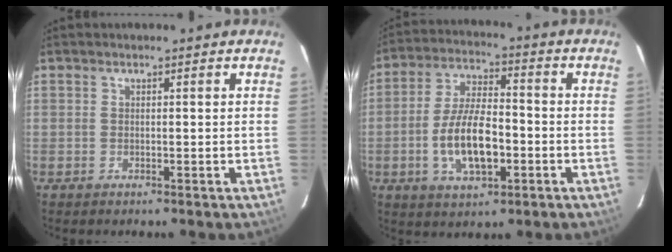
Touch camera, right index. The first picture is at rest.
{"total": 11.7, "force": [-3.2, 5.0, 10.1], "torque": [-0.204, 0.002, -0.054]}